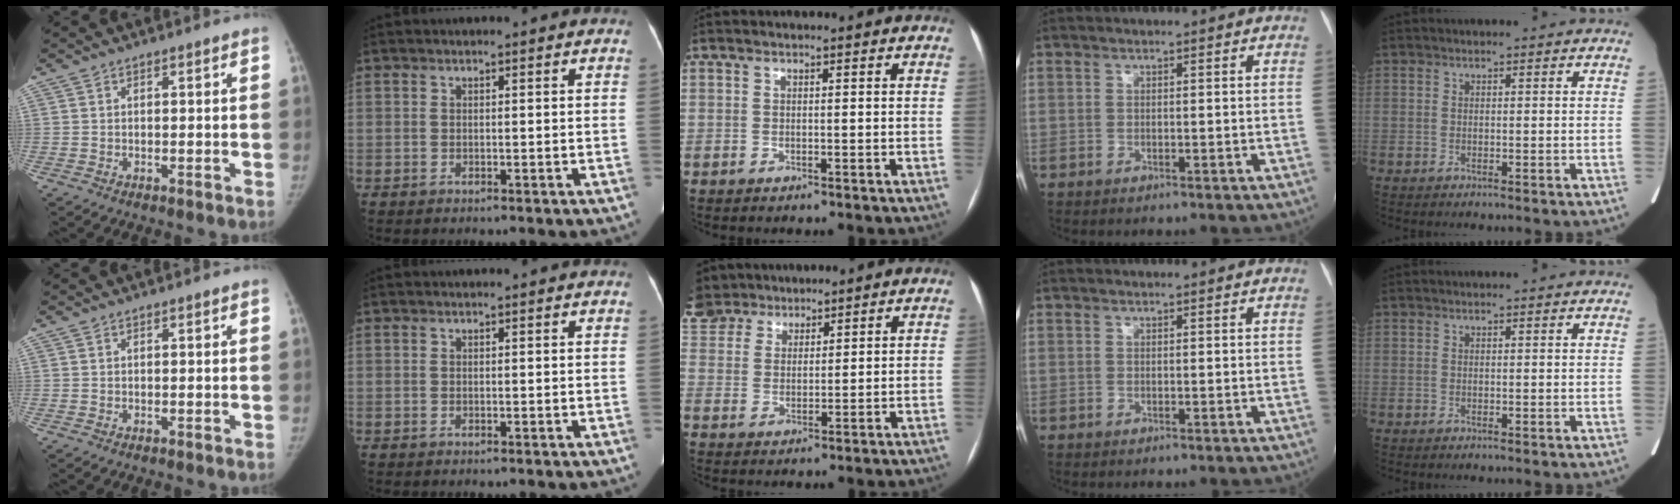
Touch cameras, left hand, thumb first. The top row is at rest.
{"middle": {"total": 11.0, "force": [8.9, 5.7, 2.9], "torque": [-0.074, 0.035, 0.172]}}